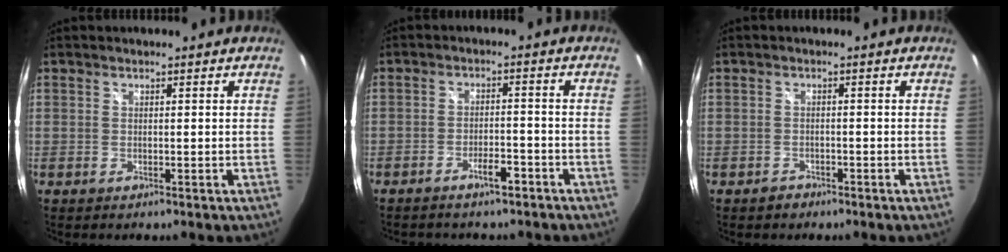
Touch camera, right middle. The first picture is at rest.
{"total": 3.6, "force": [-3.0, 0.9, 1.9], "torque": [-0.038, 0.004, -0.042]}
{"total": 0.9, "force": [-0.8, 0.3, 0.0], "torque": [-0.002, 0.000, -0.013]}